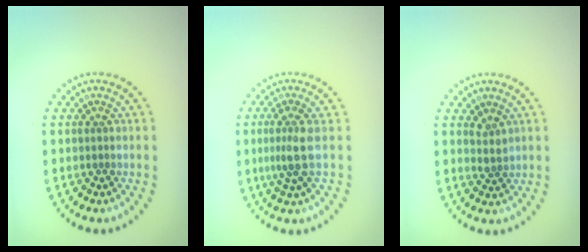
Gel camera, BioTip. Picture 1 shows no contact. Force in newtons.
{"total": 2.6, "press": 2.0, "slide": 1.6}
{"total": 1.3, "press": 1.1, "slide": 0.7}